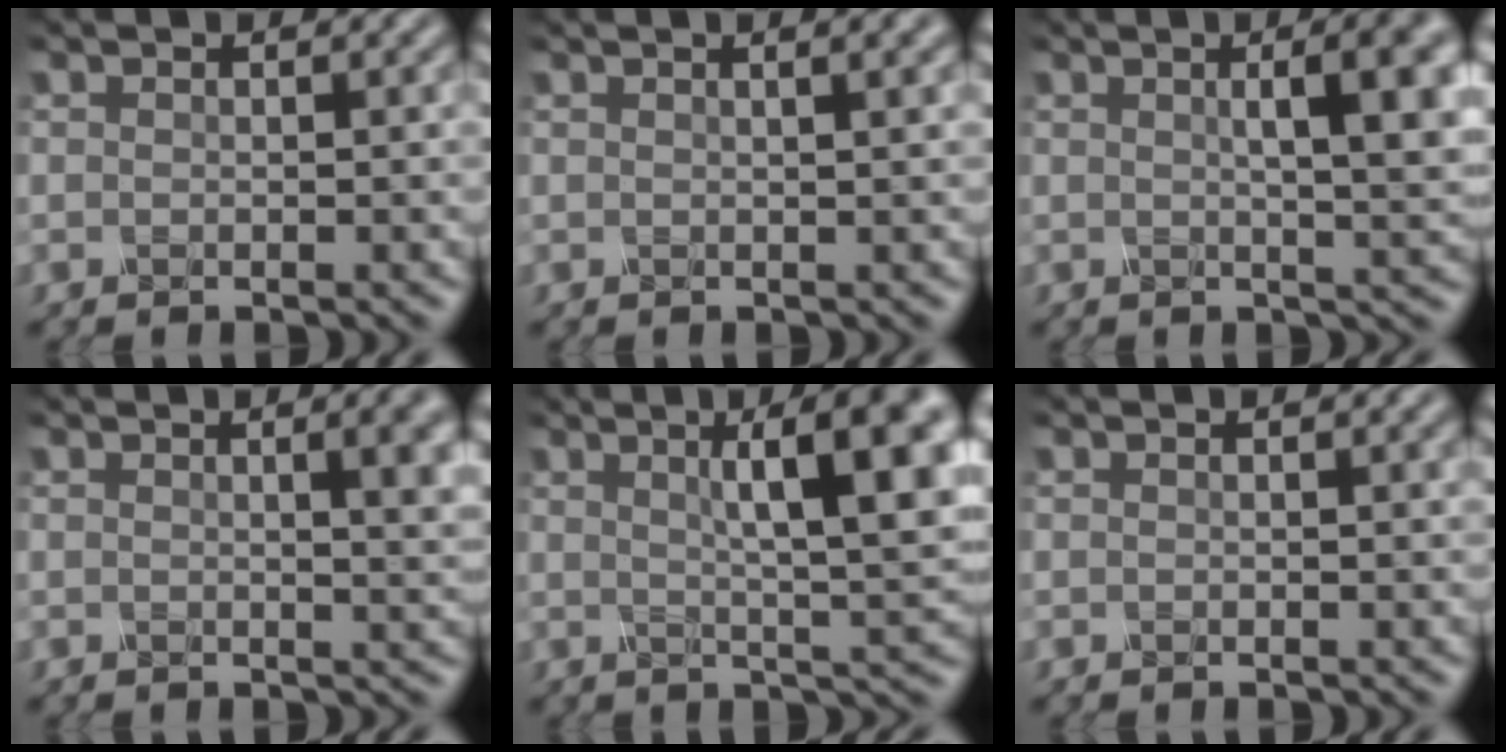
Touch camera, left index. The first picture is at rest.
{"total": 3.4, "force": [1.2, 1.4, 2.9], "torque": [-0.017, 0.027, -0.013]}
{"total": 7.4, "force": [1.2, 2.0, 7.0], "torque": [-0.054, 0.024, 0.013]}
{"total": 5.1, "force": [0.8, 1.9, 4.7], "torque": [-0.025, 0.017, 0.007]}
{"total": 9.9, "force": [2.5, 1.9, 9.4], "torque": [-0.113, 0.014, 0.041]}
{"total": 0.9, "force": [0.1, 0.4, 0.8], "torque": [-0.005, 0.002, -0.004]}